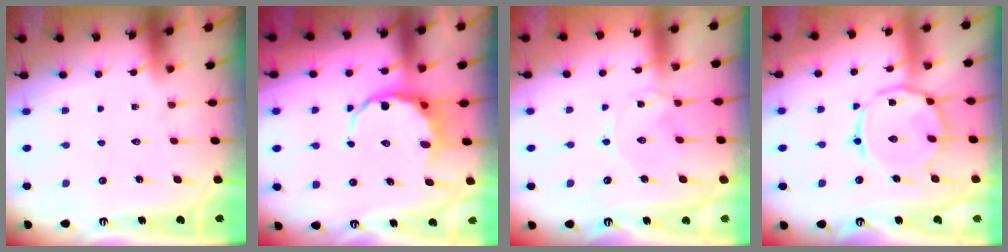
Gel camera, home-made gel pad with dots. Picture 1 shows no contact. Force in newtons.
{"total": 7.3, "press": 7.0, "slide": 2.0}
{"total": 0.0}
{"total": 11.5, "press": 11.5, "slide": 0.8}